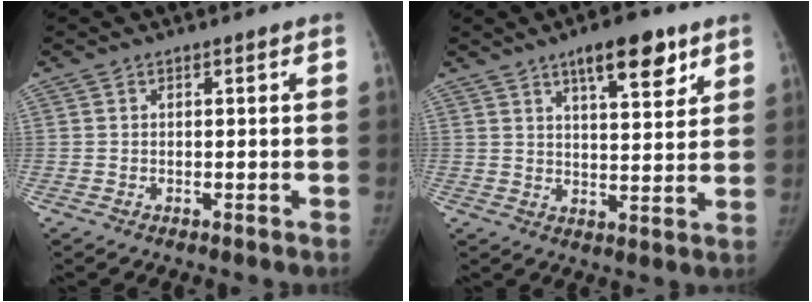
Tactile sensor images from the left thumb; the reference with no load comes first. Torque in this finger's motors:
{"motor_torque": [-0.15, 0.30, 0.92, -0.50, 0.04]}